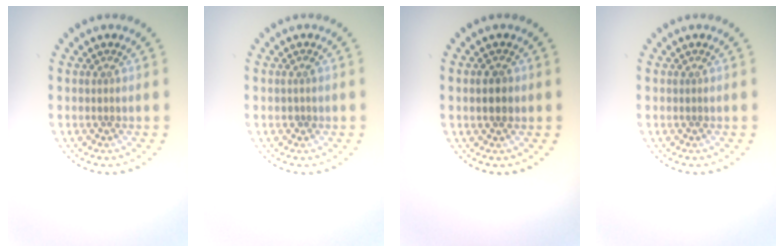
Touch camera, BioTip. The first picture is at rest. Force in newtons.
{"total": 0.7, "press": 0.7, "slide": 0.2}
{"total": 2.3, "press": 2.3, "slide": 0.1}
{"total": 0.0}